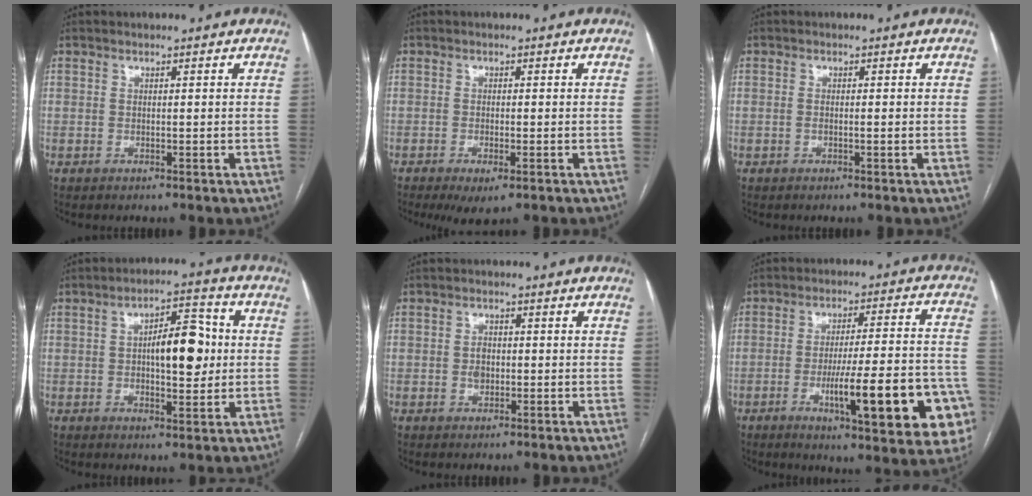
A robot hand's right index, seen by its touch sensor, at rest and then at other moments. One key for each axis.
{"total": 4.1, "fx": -2.3, "fy": 1.1, "fz": 3.2, "tx": -0.049, "ty": -0.008, "tz": -0.031}
{"total": 1.2, "fx": -0.2, "fy": 0.2, "fz": 1.2, "tx": -0.024, "ty": 0.002, "tz": 0.000}
{"total": 9.4, "fx": 0.6, "fy": 3.4, "fz": 8.8, "tx": -0.135, "ty": 0.018, "tz": 0.012}
{"total": 2.2, "fx": -0.2, "fy": 1.6, "fz": 1.5, "tx": -0.025, "ty": 0.003, "tz": -0.002}
{"total": 20.6, "fx": -7.0, "fy": 3.0, "fz": 19.1, "tx": -0.203, "ty": 0.008, "tz": -0.086}